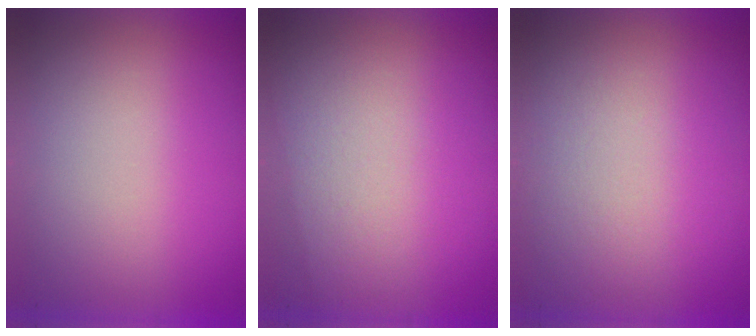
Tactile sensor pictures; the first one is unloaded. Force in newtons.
{"total": 3.0}
{"total": 4.1}